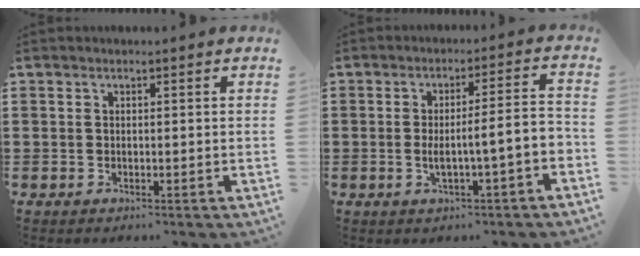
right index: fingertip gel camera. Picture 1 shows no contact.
{"total": 6.5, "force": [-1.8, 0.7, 6.2], "torque": [-0.109, 0.000, -0.035]}